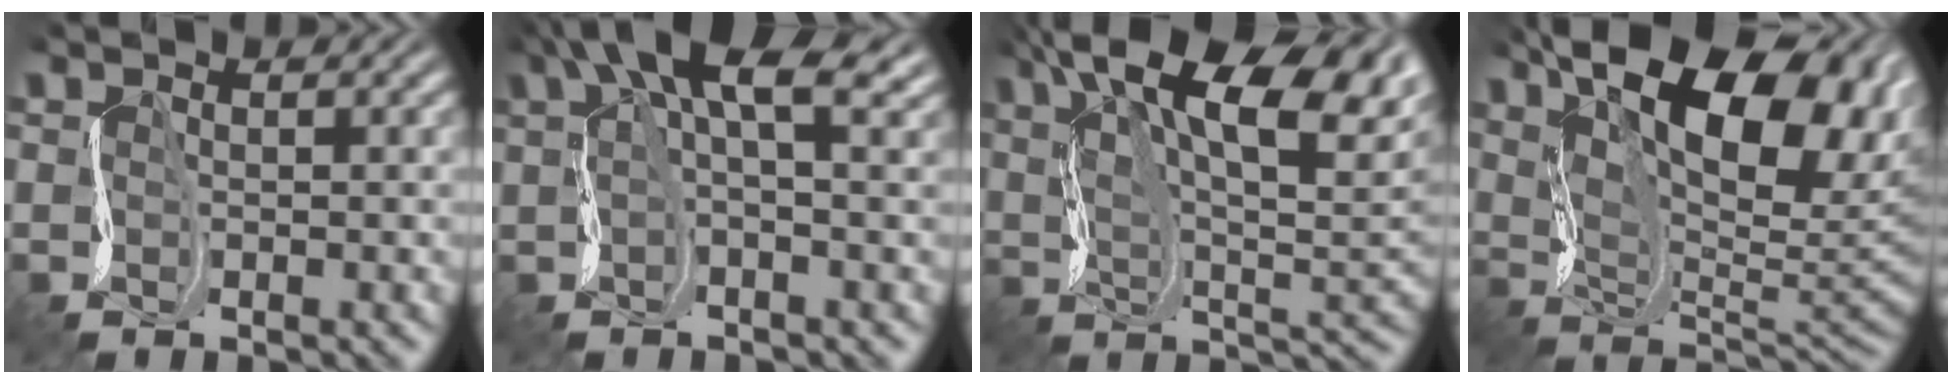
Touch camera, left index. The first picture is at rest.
{"total": 7.9, "force": [4.3, 2.2, 6.3], "torque": [-0.111, 0.017, 0.067]}
{"total": 15.5, "force": [7.3, 5.7, 12.4], "torque": [-0.211, 0.022, 0.120]}
{"total": 16.6, "force": [7.9, 7.2, 12.6], "torque": [-0.184, 0.026, 0.116]}